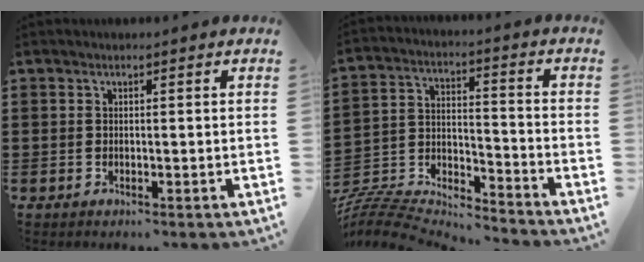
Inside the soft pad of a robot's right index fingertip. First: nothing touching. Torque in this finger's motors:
{"motor_torque": [-1.35, 0.79, -1.06, -0.16]}